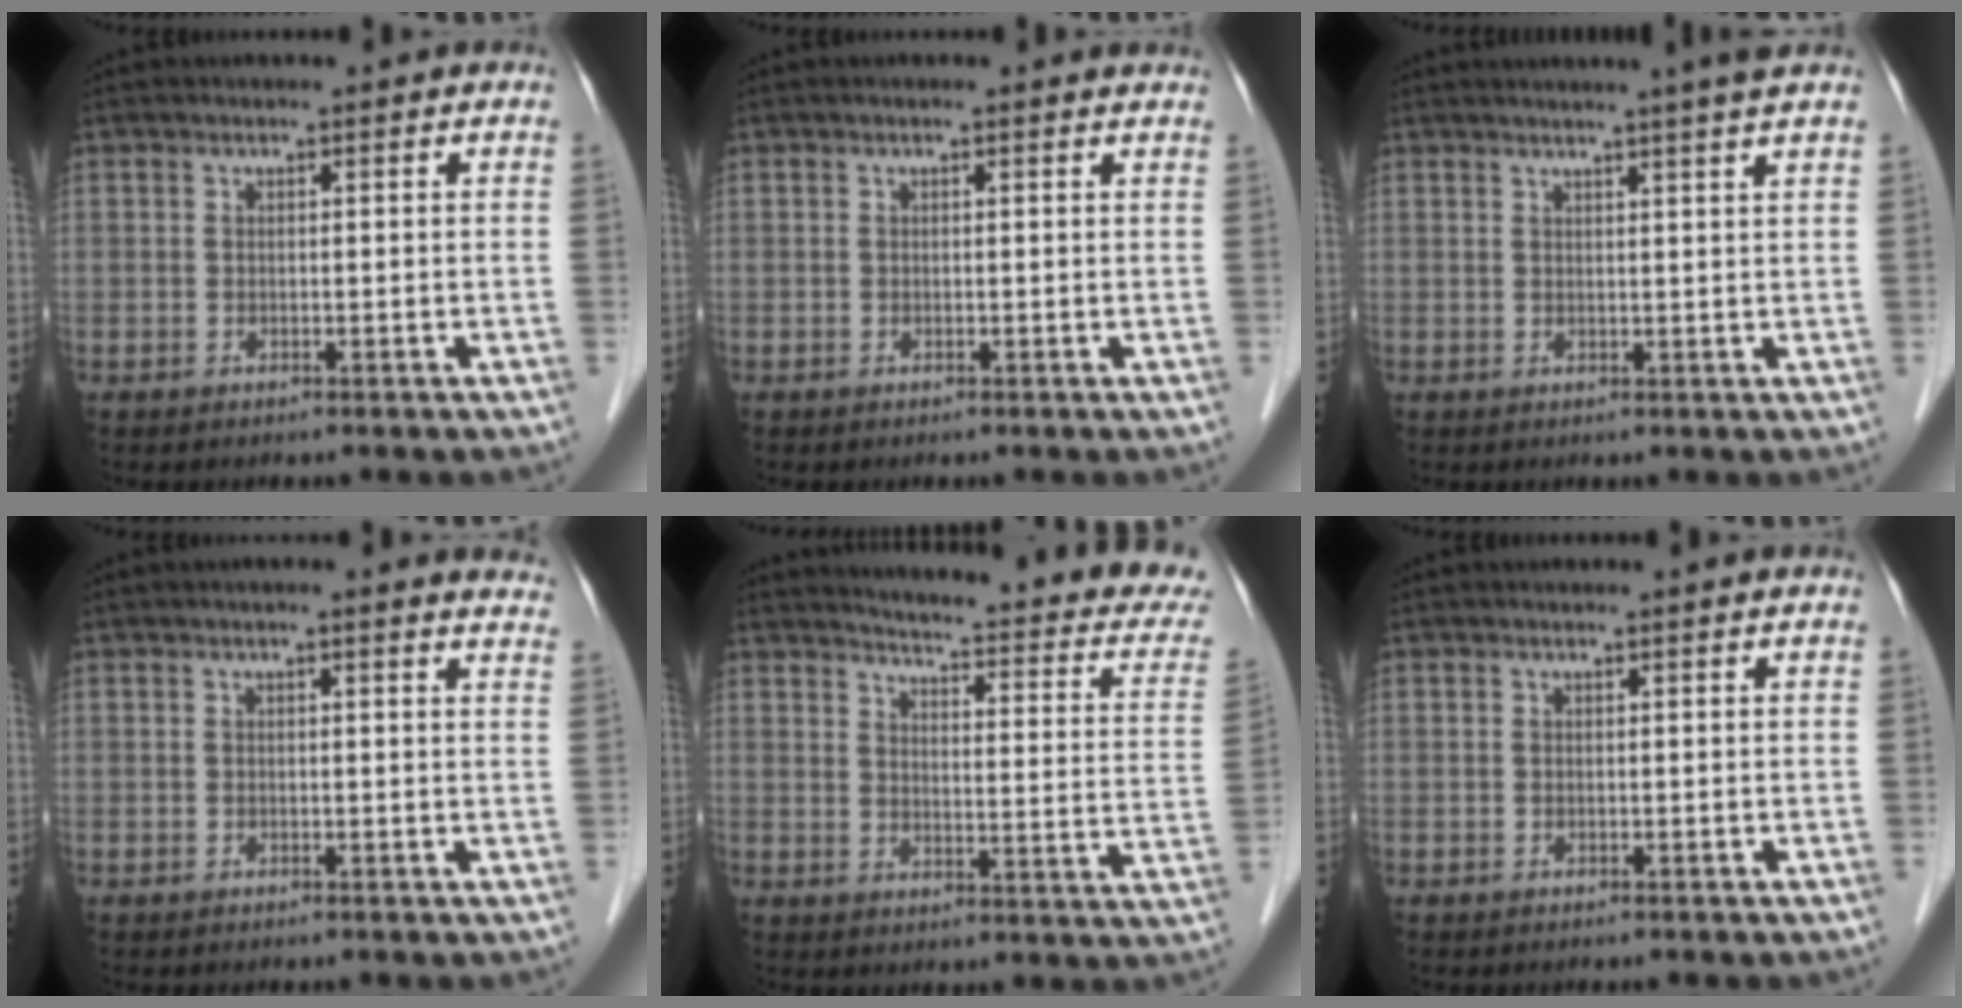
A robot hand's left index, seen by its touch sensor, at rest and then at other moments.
{"total": 0.8, "force": [0.7, 0.3, 0.2], "torque": [-0.012, -0.003, -0.004]}
{"total": 5.2, "force": [4.3, -1.1, 2.6], "torque": [-0.038, 0.008, 0.051]}
{"total": 5.0, "force": [4.4, 0.8, 2.3], "torque": [-0.017, 0.001, 0.025]}
{"total": 19.4, "force": [17.8, 1.7, 7.6], "torque": [-0.095, -0.080, 0.192]}
{"total": 0.0}